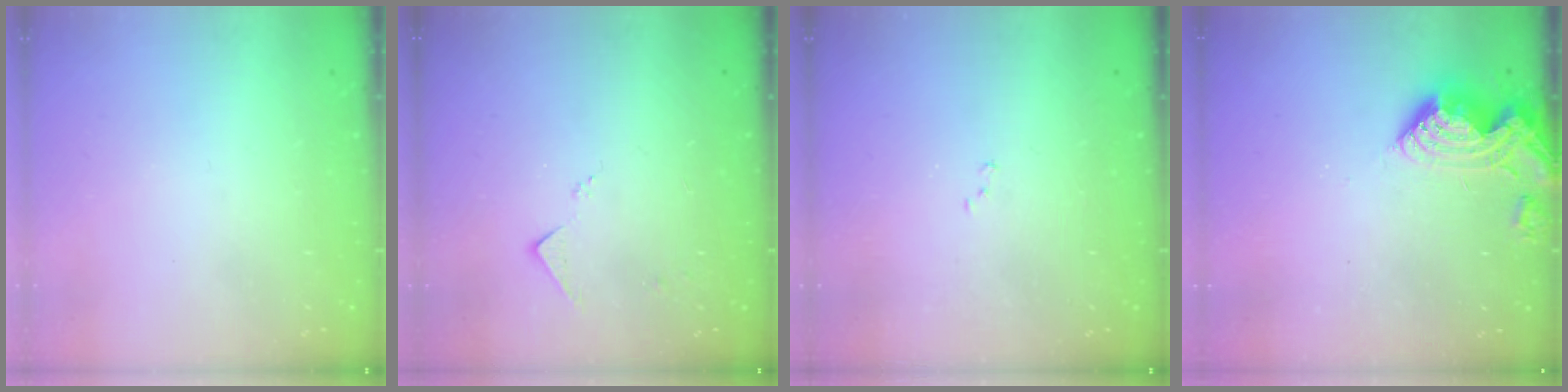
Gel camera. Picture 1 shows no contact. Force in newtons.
{"total": 5.3, "press": 5.3, "slide": 0.6}
{"total": 5.4, "press": 5.4, "slide": 0.9}
{"total": 11.5, "press": 11.5, "slide": 0.8}